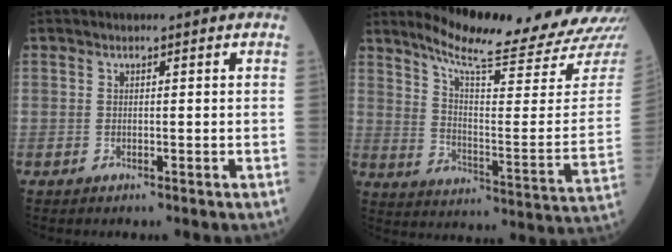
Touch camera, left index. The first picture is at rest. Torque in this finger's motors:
{"motor_torque": [0.81, -1.33, 0.06, 0.03]}